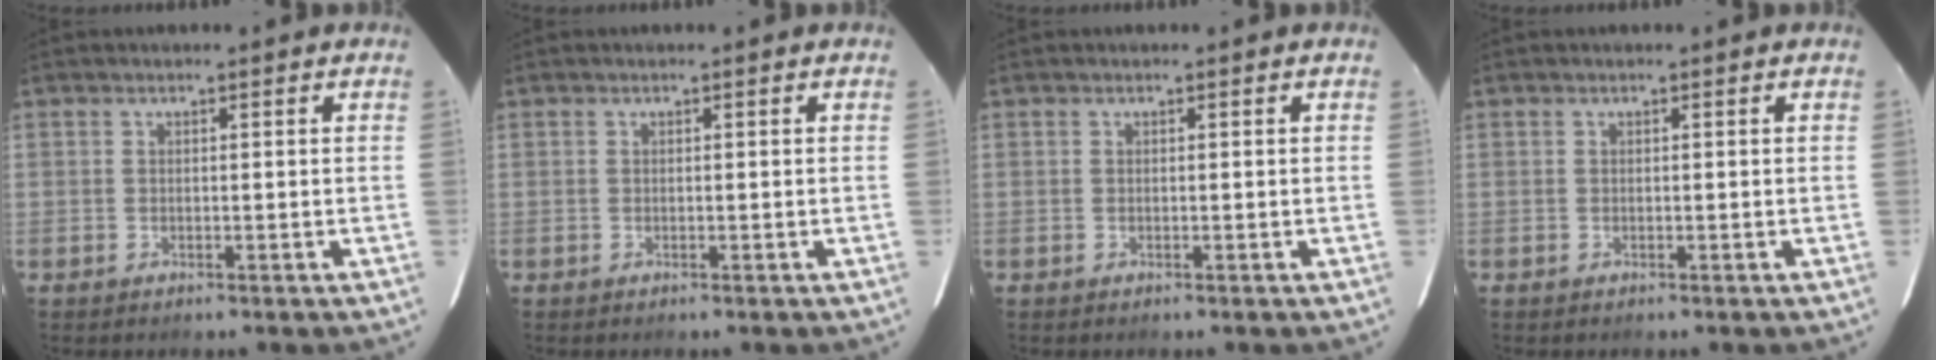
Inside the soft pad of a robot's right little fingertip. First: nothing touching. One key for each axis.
{"total": 0.0}
{"total": 0.0}
{"total": 0.0}